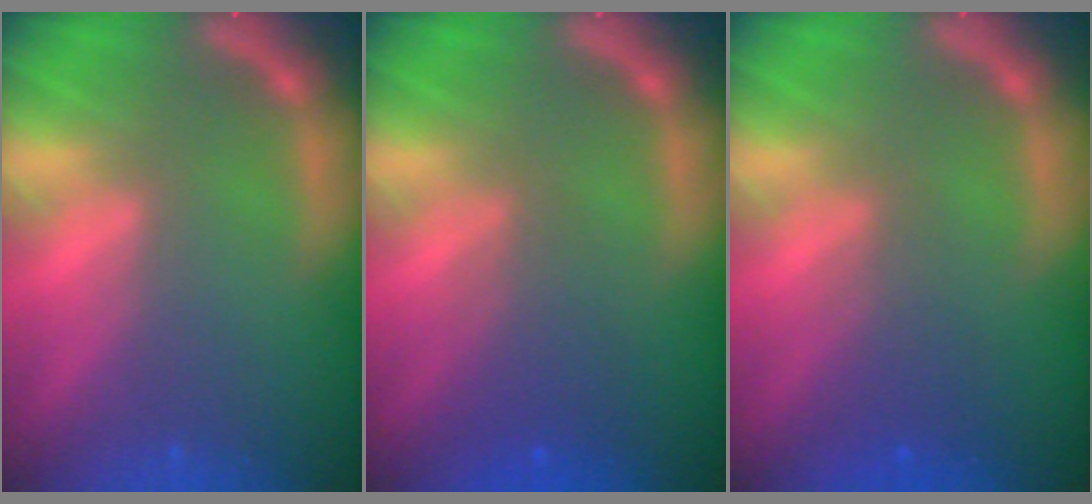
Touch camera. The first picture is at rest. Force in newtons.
{"total": 3.0}
{"total": 2.5}